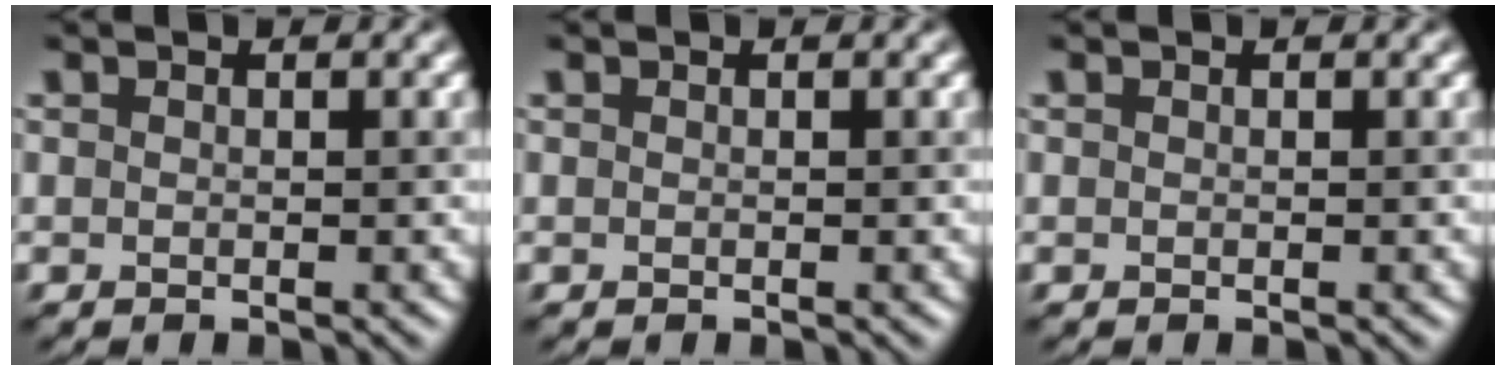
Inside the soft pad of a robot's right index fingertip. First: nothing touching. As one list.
[{"total": 0.0}, {"total": 0.0}]